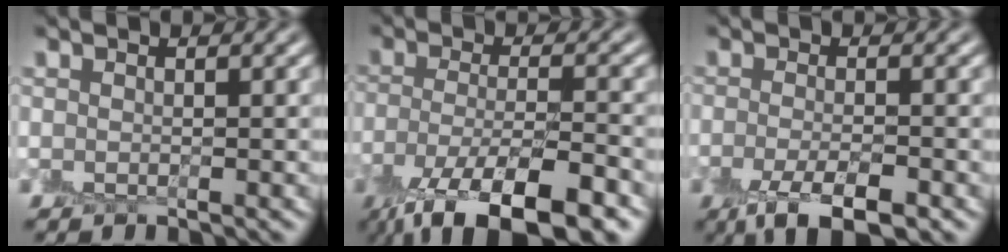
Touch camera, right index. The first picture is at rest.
{"total": 10.8, "force": [-7.0, 3.2, 7.6], "torque": [-0.143, -0.023, -0.121]}
{"total": 5.0, "force": [-3.0, 1.4, 3.7], "torque": [-0.069, -0.011, -0.053]}